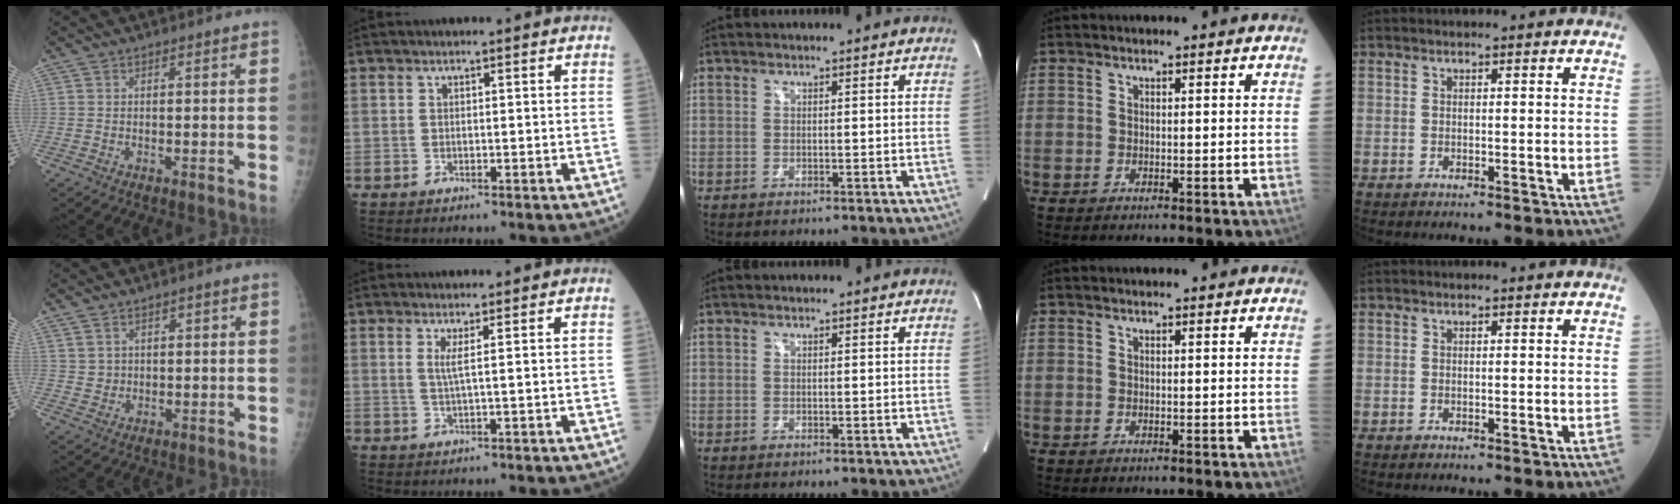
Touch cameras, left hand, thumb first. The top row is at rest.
{"thumb": {"total": 2.2, "force": [0.8, 2.0, 0.4], "torque": [0.009, -0.004, 0.014]}, "index": {"total": 1.5, "force": [0.4, -0.5, 1.4], "torque": [-0.035, -0.007, 0.009]}}